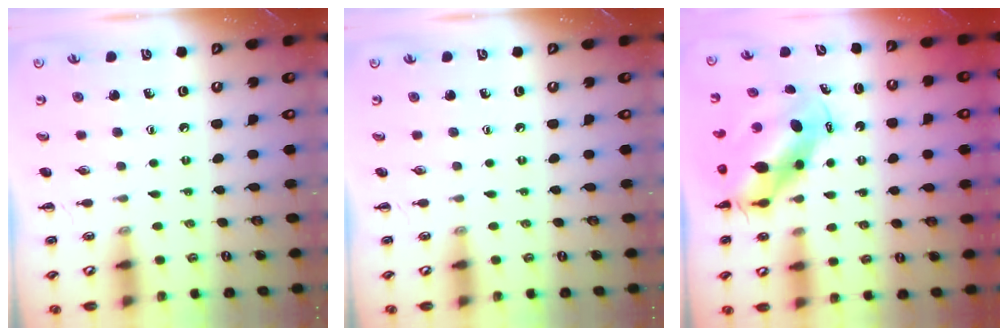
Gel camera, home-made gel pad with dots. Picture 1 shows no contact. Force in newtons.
{"total": 0.0}
{"total": 7.8, "press": 7.6, "slide": 1.8}